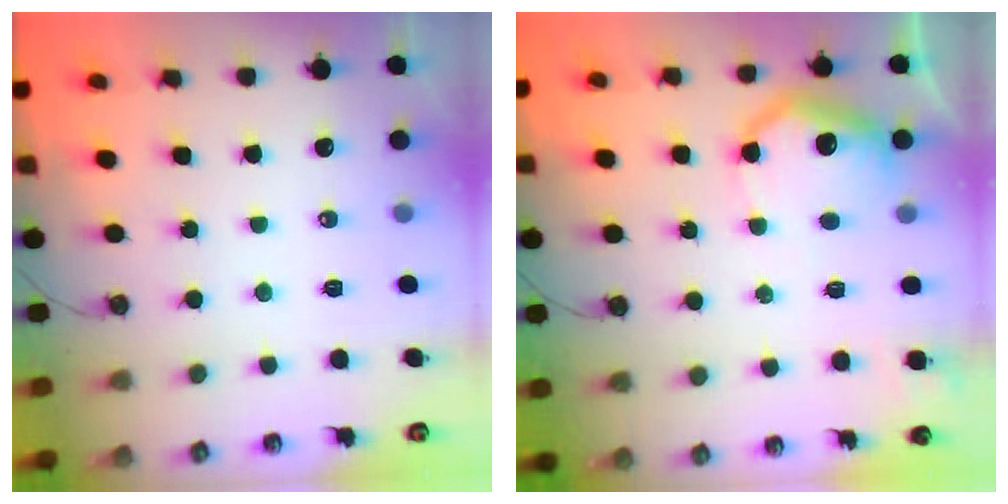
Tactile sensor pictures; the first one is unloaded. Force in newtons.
{"total": 11.4, "press": 11.4, "slide": 0.8}